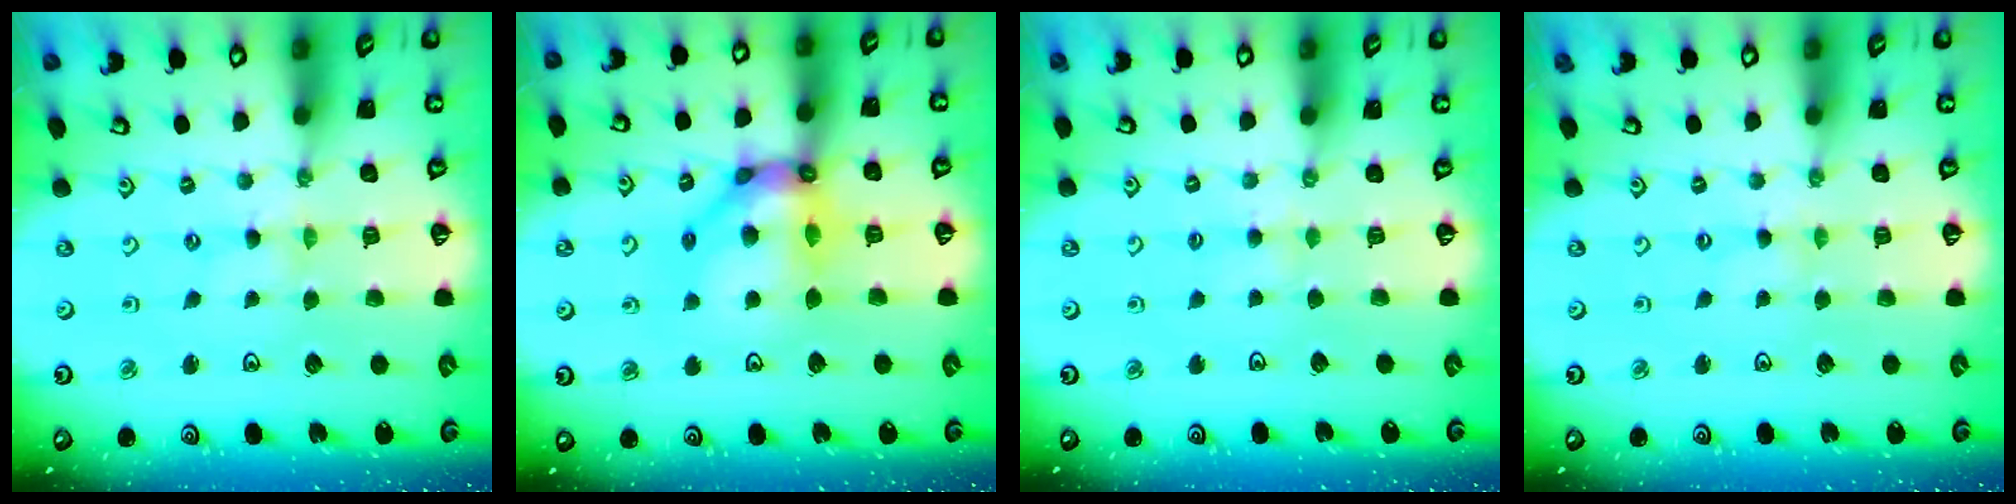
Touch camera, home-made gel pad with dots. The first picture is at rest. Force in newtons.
{"total": 14.4, "press": 14.3, "slide": 2.0}
{"total": 3.3, "press": 3.2, "slide": 0.6}
{"total": 1.2, "press": 1.2, "slide": 0.3}